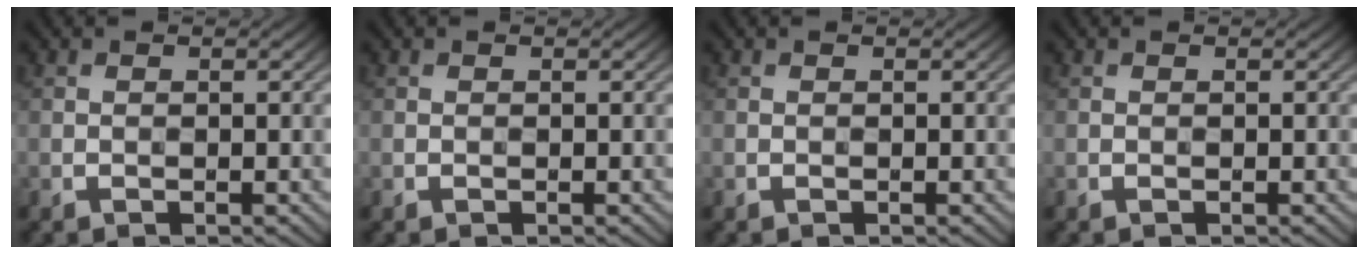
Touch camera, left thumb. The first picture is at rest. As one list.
[{"total": 0.0}, {"total": 0.0}, {"total": 0.0}]